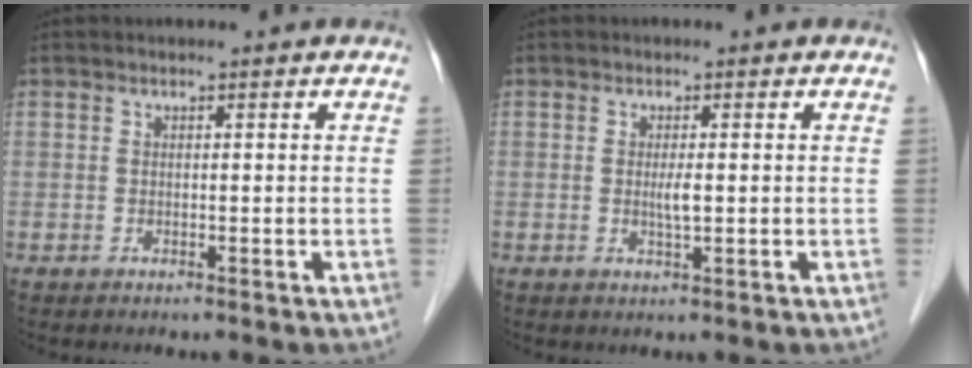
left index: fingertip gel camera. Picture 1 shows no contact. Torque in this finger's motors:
{"motor_torque": [0.04, 0.02, 0.04, 0.02]}